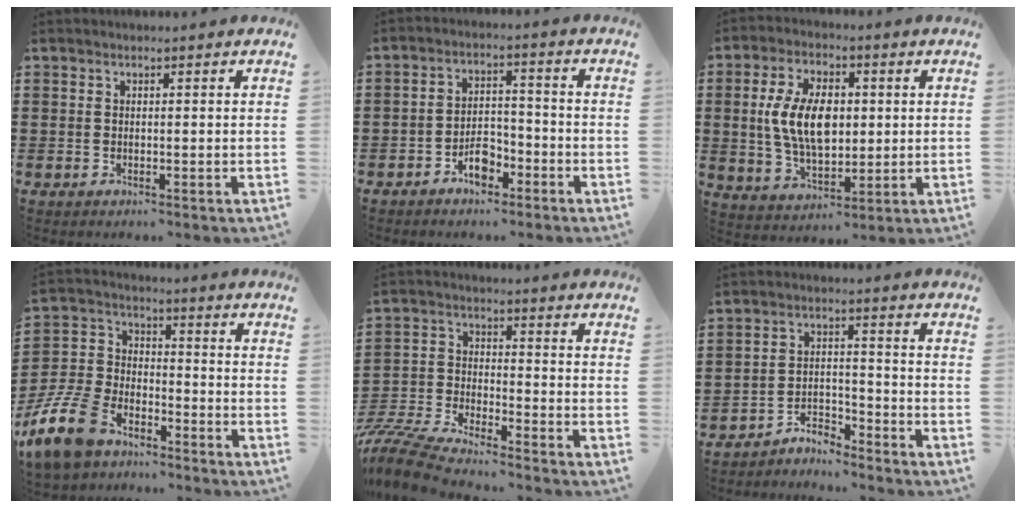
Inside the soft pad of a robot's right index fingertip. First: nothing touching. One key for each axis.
{"total": 4.7, "fx": -3.2, "fy": 2.2, "fz": 2.6, "tx": -0.043, "ty": 0.008, "tz": -0.057}
{"total": 10.2, "fx": 0.9, "fy": 5.9, "fz": 8.3, "tx": -0.180, "ty": 0.006, "tz": 0.012}
{"total": 11.2, "fx": -8.3, "fy": 5.5, "fz": 5.1, "tx": -0.138, "ty": 0.033, "tz": -0.166}
{"total": 7.2, "fx": -7.0, "fy": 0.3, "fz": 1.5, "tx": -0.050, "ty": -0.005, "tz": -0.143}
{"total": 4.1, "fx": -4.0, "fy": 0.8, "fz": 0.5, "tx": -0.014, "ty": 0.009, "tz": -0.083}